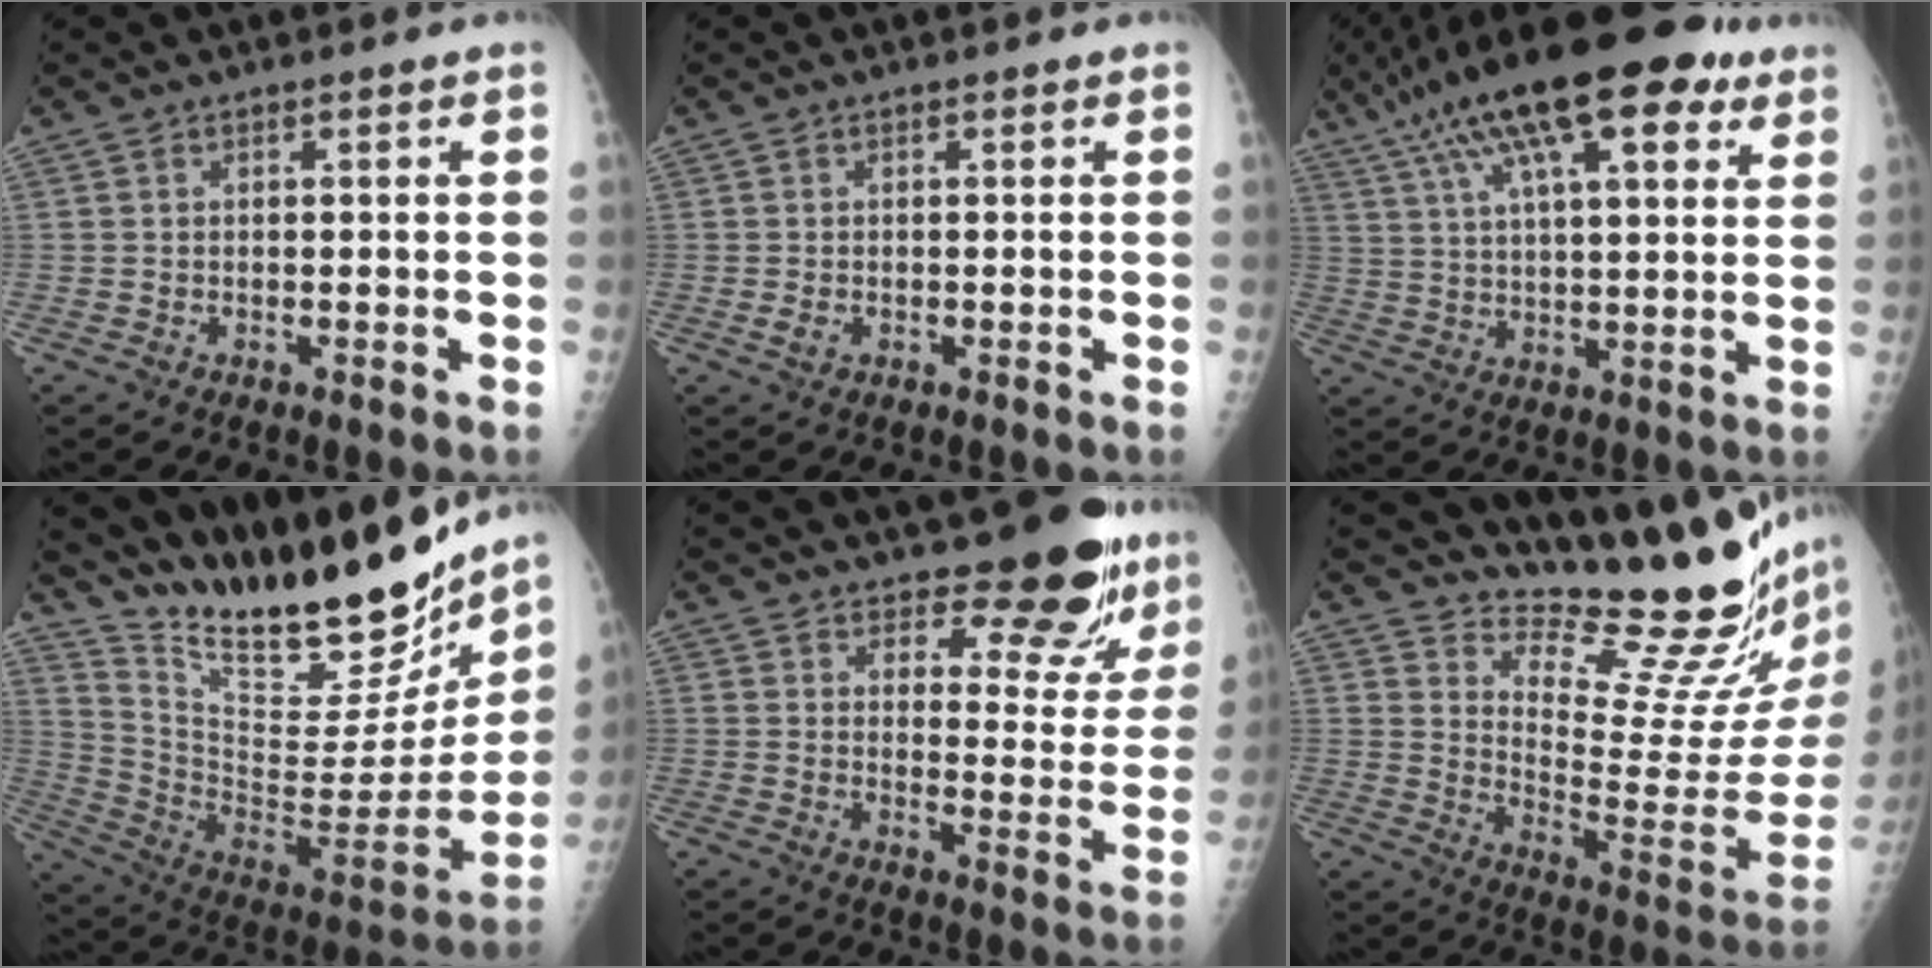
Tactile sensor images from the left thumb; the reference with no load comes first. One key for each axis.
{"total": 1.4, "fx": -0.3, "fy": 1.0, "fz": 1.0, "tx": -0.018, "ty": -0.002, "tz": -0.004}
{"total": 22.4, "fx": 12.7, "fy": 7.5, "fz": 16.8, "tx": -0.271, "ty": 0.002, "tz": 0.204}
{"total": 30.7, "fx": 24.5, "fy": 9.7, "fz": 15.9, "tx": -0.228, "ty": -0.110, "tz": 0.373}
{"total": 14.1, "fx": 11.6, "fy": 5.1, "fz": 6.2, "tx": -0.032, "ty": -0.095, "tz": 0.142}
{"total": 20.6, "fx": 18.1, "fy": 3.1, "fz": 9.4, "tx": -0.098, "ty": -0.190, "tz": 0.252}